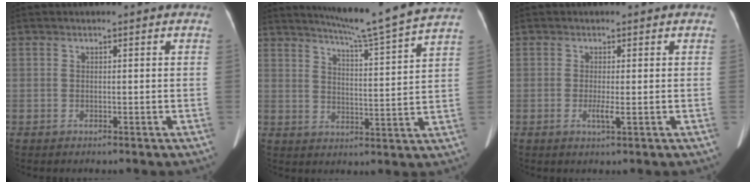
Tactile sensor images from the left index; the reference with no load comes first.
{"total": 14.7, "force": [13.1, -2.1, 6.3], "torque": [-0.109, -0.028, 0.174]}
{"total": 1.7, "force": [-0.4, 0.0, 1.6], "torque": [-0.034, -0.005, -0.007]}